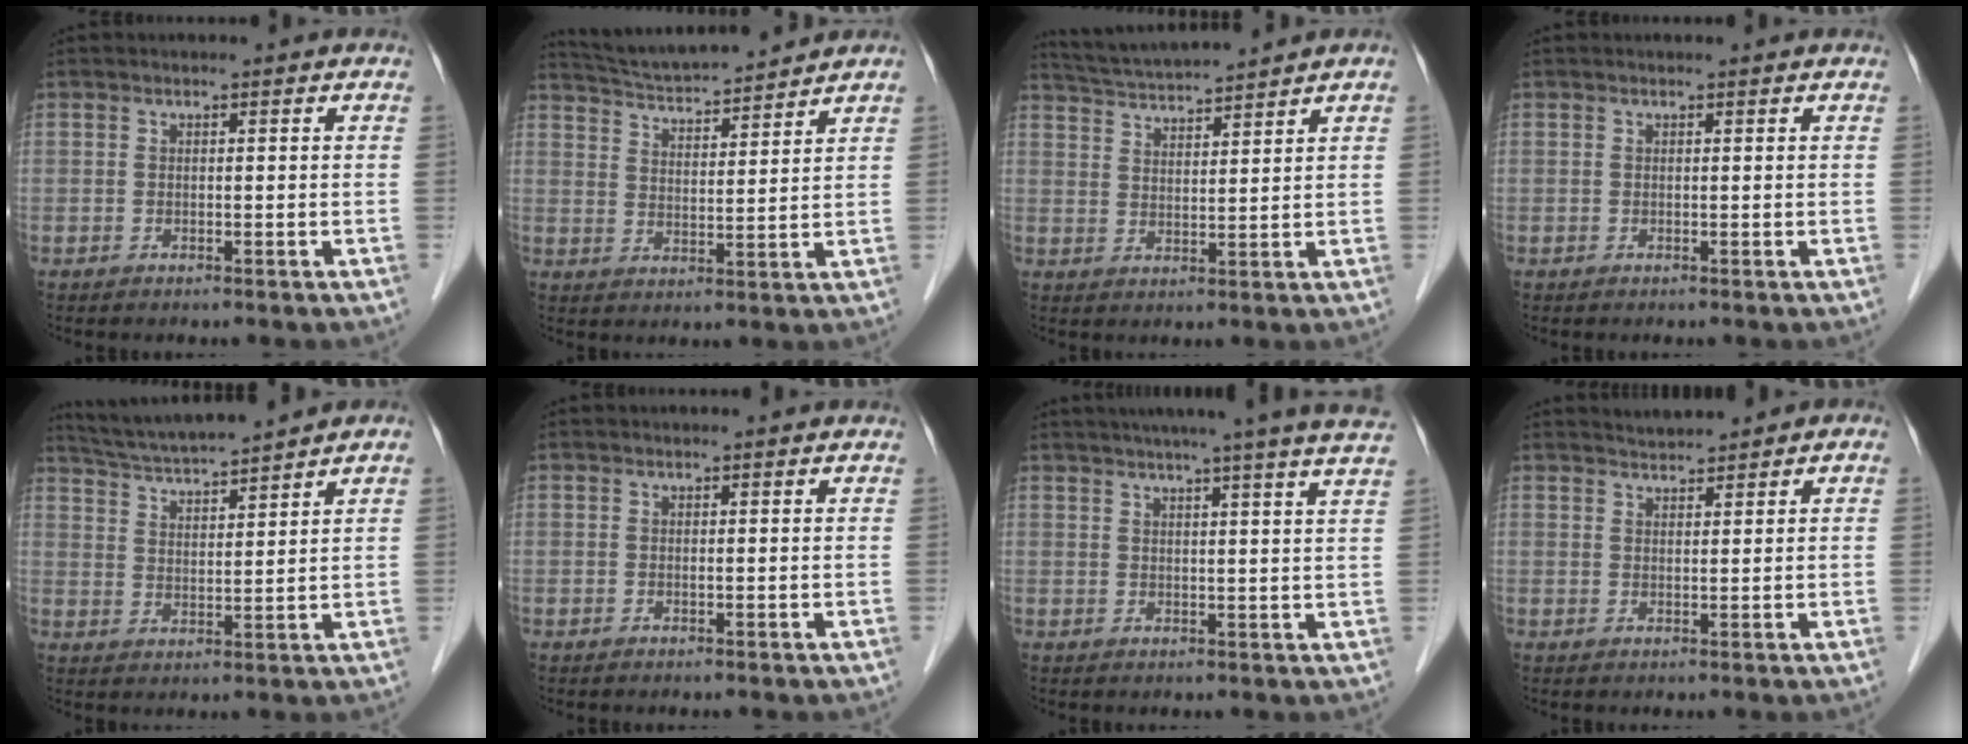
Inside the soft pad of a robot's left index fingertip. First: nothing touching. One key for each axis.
{"total": 11.1, "fx": 10.6, "fy": 0.3, "fz": 3.5, "tx": -0.069, "ty": 0.017, "tz": 0.177}
{"total": 8.1, "fx": 7.7, "fy": -1.1, "fz": 2.3, "tx": -0.051, "ty": 0.019, "tz": 0.138}
{"total": 1.2, "fx": 1.2, "fy": 0.1, "fz": 0.2, "tx": -0.010, "ty": 0.014, "tz": 0.013}
{"total": 8.7, "fx": 8.1, "fy": -0.7, "fz": 3.2, "tx": -0.062, "ty": 0.020, "tz": 0.148}
{"total": 0.0}
{"total": 17.4, "fx": 14.8, "fy": -1.6, "fz": 9.1, "tx": -0.141, "ty": -0.006, "tz": 0.177}
{"total": 2.1, "fx": 2.0, "fy": 0.4, "fz": 0.5, "tx": -0.008, "ty": 0.014, "tz": 0.036}